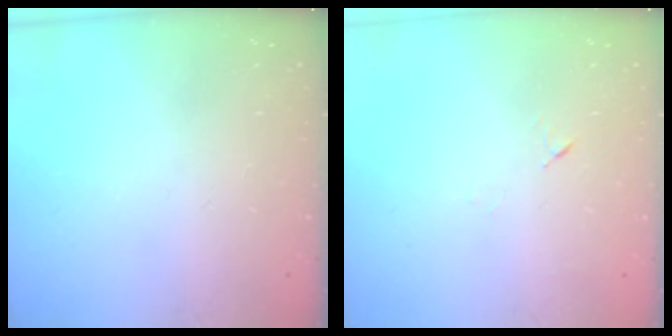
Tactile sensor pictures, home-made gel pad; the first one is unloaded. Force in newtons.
{"total": 4.2, "press": 4.1, "slide": 0.7}